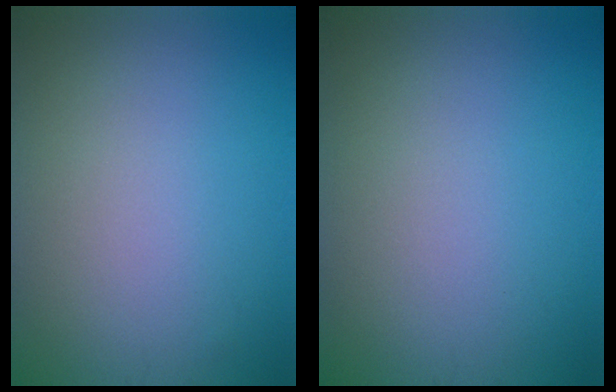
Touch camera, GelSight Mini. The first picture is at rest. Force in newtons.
{"total": 0.0}